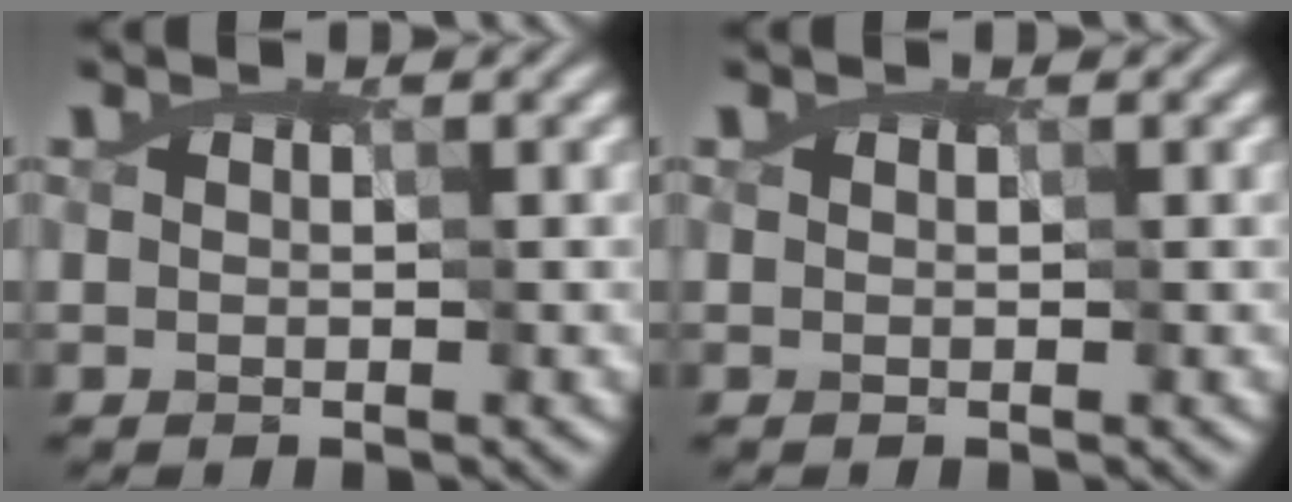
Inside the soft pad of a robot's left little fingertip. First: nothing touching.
{"total": 0.0}